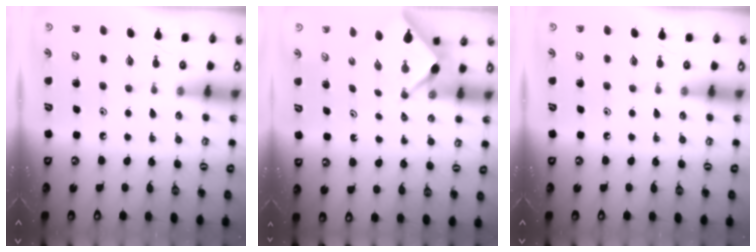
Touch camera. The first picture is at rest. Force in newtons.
{"total": 2.3, "press": 2.3, "slide": 0.3}
{"total": 0.0}